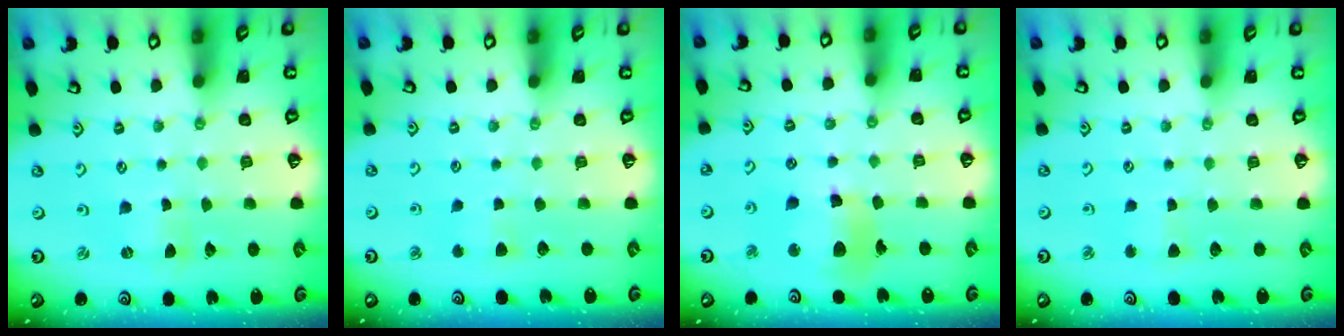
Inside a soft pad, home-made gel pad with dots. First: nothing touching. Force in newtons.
{"total": 2.8, "press": 2.7, "slide": 0.5}
{"total": 12.6, "press": 12.5, "slide": 1.5}
{"total": 2.5, "press": 2.5, "slide": 0.3}